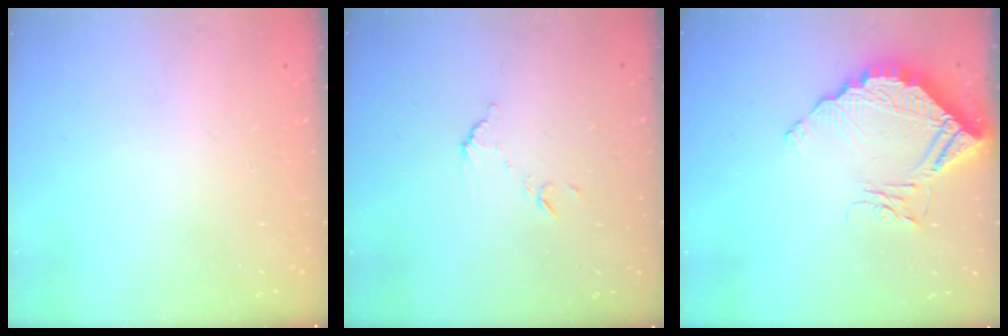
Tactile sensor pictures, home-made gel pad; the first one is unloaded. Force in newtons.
{"total": 6.9, "press": 6.9, "slide": 0.3}
{"total": 12.2, "press": 12.1, "slide": 0.7}